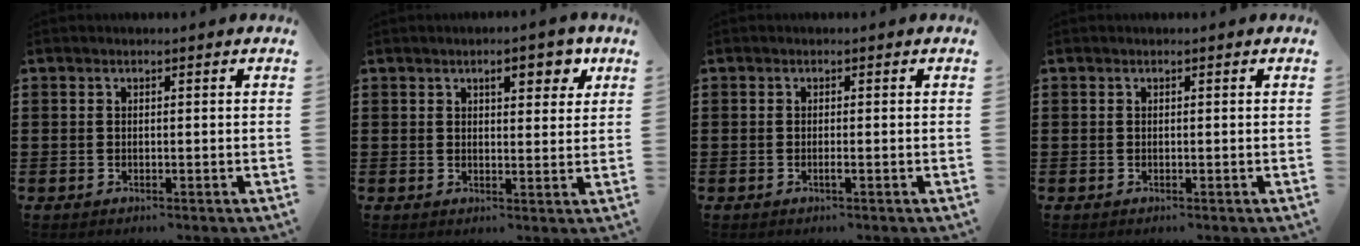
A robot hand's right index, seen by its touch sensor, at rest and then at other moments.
{"total": 4.7, "force": [2.6, 1.7, 3.5], "torque": [-0.044, -0.003, 0.037]}
{"total": 0.7, "force": [-0.3, 0.0, 0.6], "torque": [-0.011, -0.003, -0.006]}
{"total": 0.0}